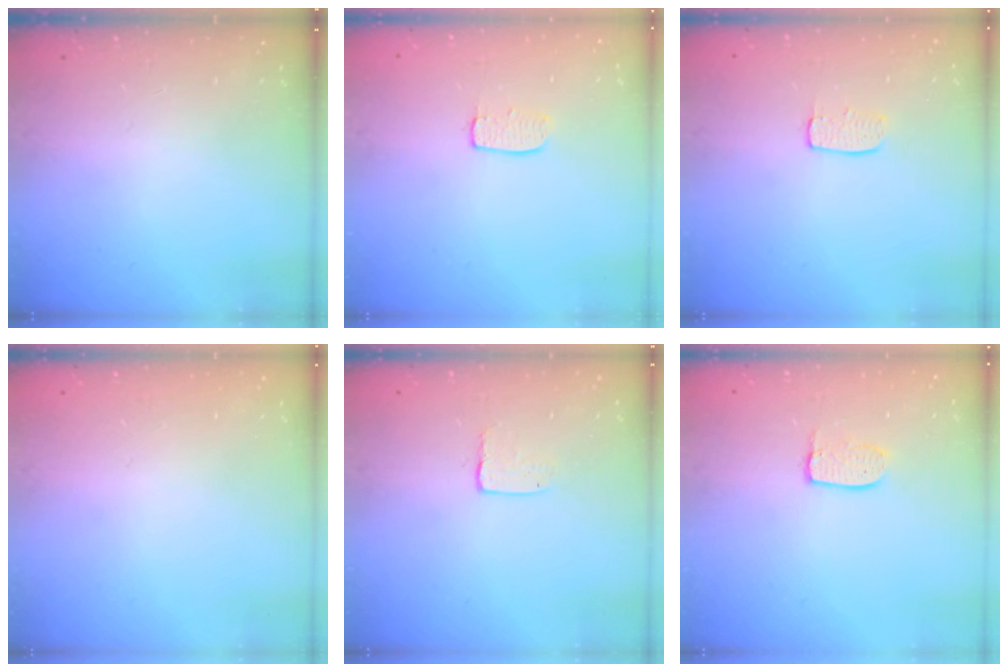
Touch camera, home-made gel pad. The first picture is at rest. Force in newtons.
{"total": 5.2, "press": 5.2, "slide": 0.3}
{"total": 5.6, "press": 5.6, "slide": 0.4}
{"total": 0.0}
{"total": 3.4, "press": 3.4, "slide": 0.2}
{"total": 5.5, "press": 5.5, "slide": 0.4}